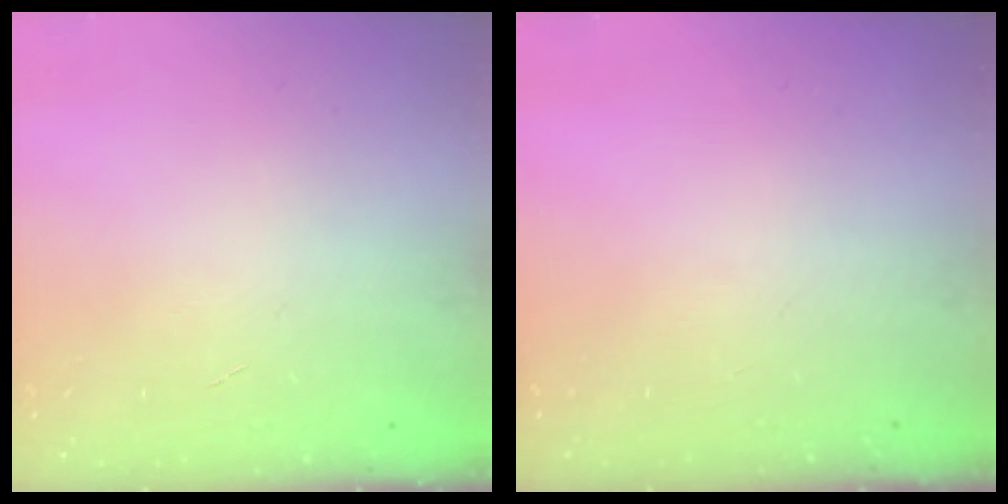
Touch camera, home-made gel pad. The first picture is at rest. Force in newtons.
{"total": 0.0}